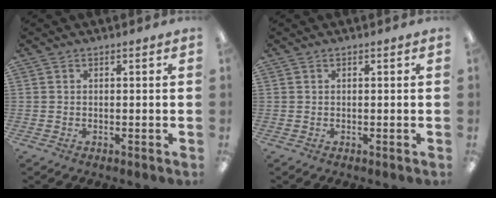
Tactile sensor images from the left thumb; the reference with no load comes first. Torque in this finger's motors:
{"motor_torque": [0.00, 0.00, 0.00, 0.00, 0.00]}